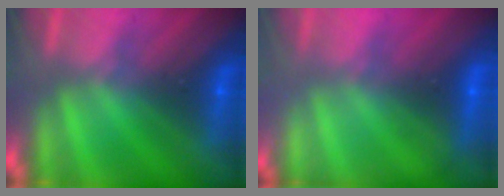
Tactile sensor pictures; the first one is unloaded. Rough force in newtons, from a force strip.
{"total": 2.1}